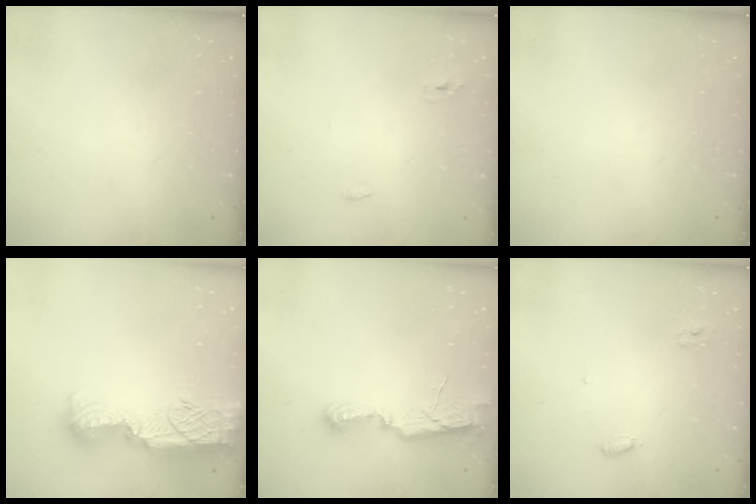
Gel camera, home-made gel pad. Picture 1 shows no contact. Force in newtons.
{"total": 2.7, "press": 2.6, "slide": 0.8}
{"total": 0.0}
{"total": 17.4, "press": 16.6, "slide": 5.5}
{"total": 7.0, "press": 7.0, "slide": 0.5}
{"total": 4.2, "press": 4.2, "slide": 0.3}